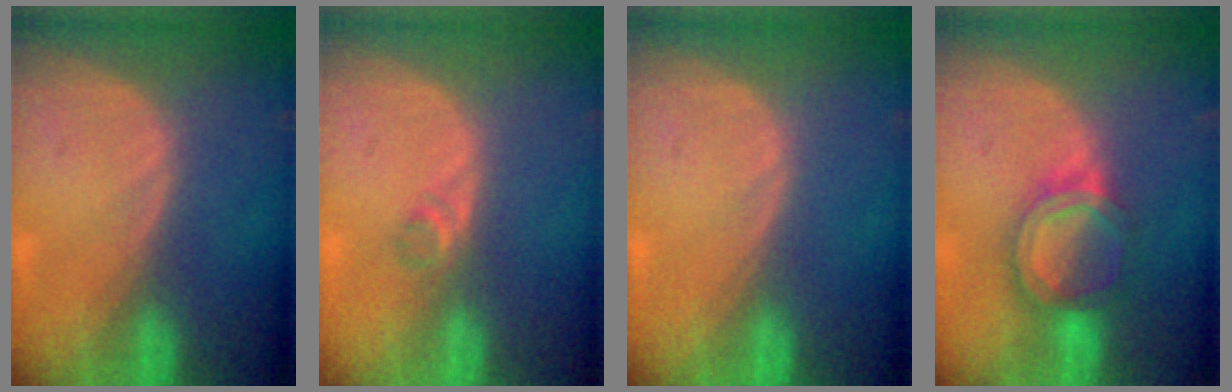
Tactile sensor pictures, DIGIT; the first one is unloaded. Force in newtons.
{"total": 1.6, "press": 1.4, "slide": 0.8}
{"total": 0.0}
{"total": 6.5, "press": 5.8, "slide": 3.0}